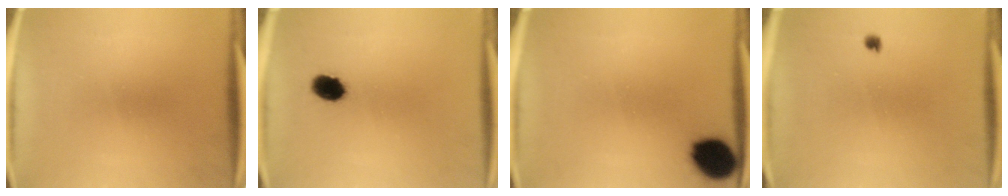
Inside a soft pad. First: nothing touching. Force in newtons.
{"total": 5.0}
{"total": 12.8}
{"total": 1.0}